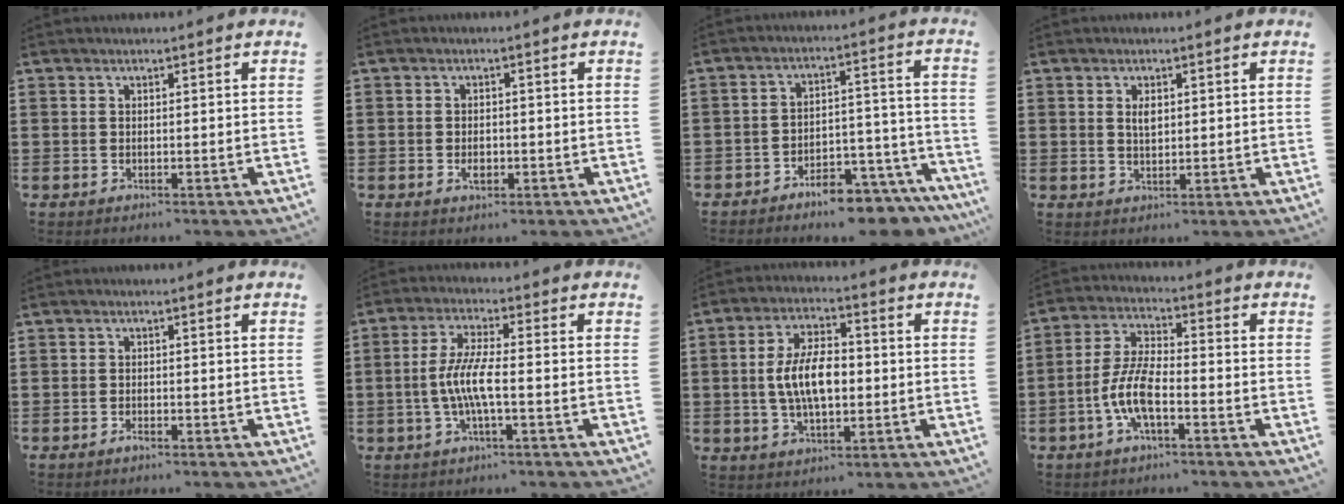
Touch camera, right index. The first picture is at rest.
{"total": 2.1, "force": [-0.5, 1.1, 1.7], "torque": [-0.033, 0.000, -0.009]}
{"total": 6.6, "force": [-6.3, 1.0, 1.4], "torque": [-0.017, 0.022, -0.121]}
{"total": 2.2, "force": [0.7, 0.9, 1.8], "torque": [-0.039, 0.004, 0.011]}
{"total": 1.2, "force": [-0.9, 0.2, 0.7], "torque": [-0.024, -0.010, -0.016]}
{"total": 6.4, "force": [-1.6, 0.9, 6.1], "torque": [-0.135, -0.011, -0.039]}
{"total": 8.3, "force": [-0.4, 4.0, 7.3], "torque": [-0.147, 0.001, -0.015]}
{"total": 7.4, "force": [-2.9, 2.3, 6.4], "torque": [-0.157, -0.013, -0.062]}